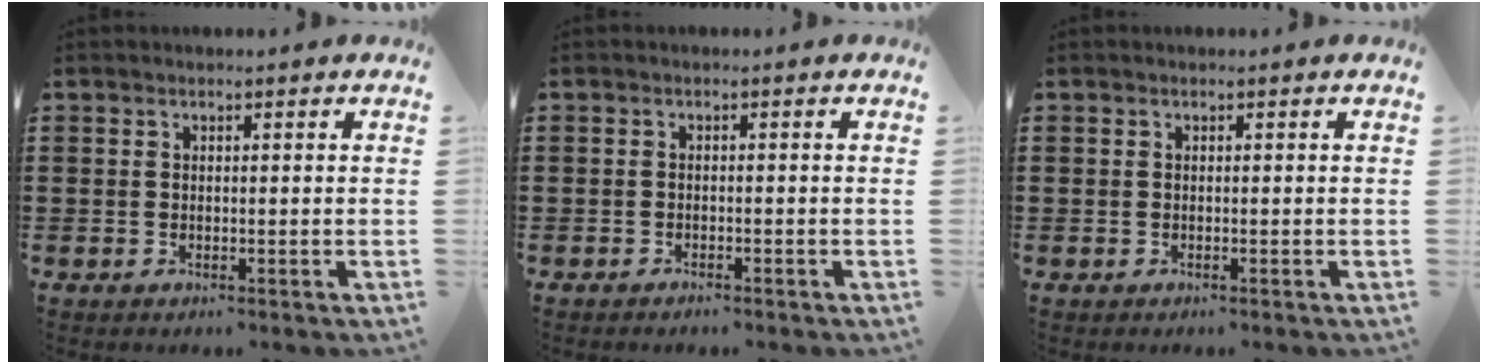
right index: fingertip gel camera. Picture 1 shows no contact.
{"total": 0.8, "force": [-0.8, 0.1, 0.2], "torque": [-0.005, -0.001, -0.016]}
{"total": 0.0}